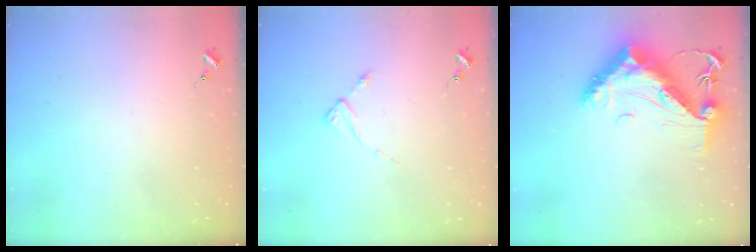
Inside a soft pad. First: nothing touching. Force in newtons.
{"total": 2.5, "press": 2.5, "slide": 0.3}
{"total": 19.4, "press": 19.3, "slide": 1.7}